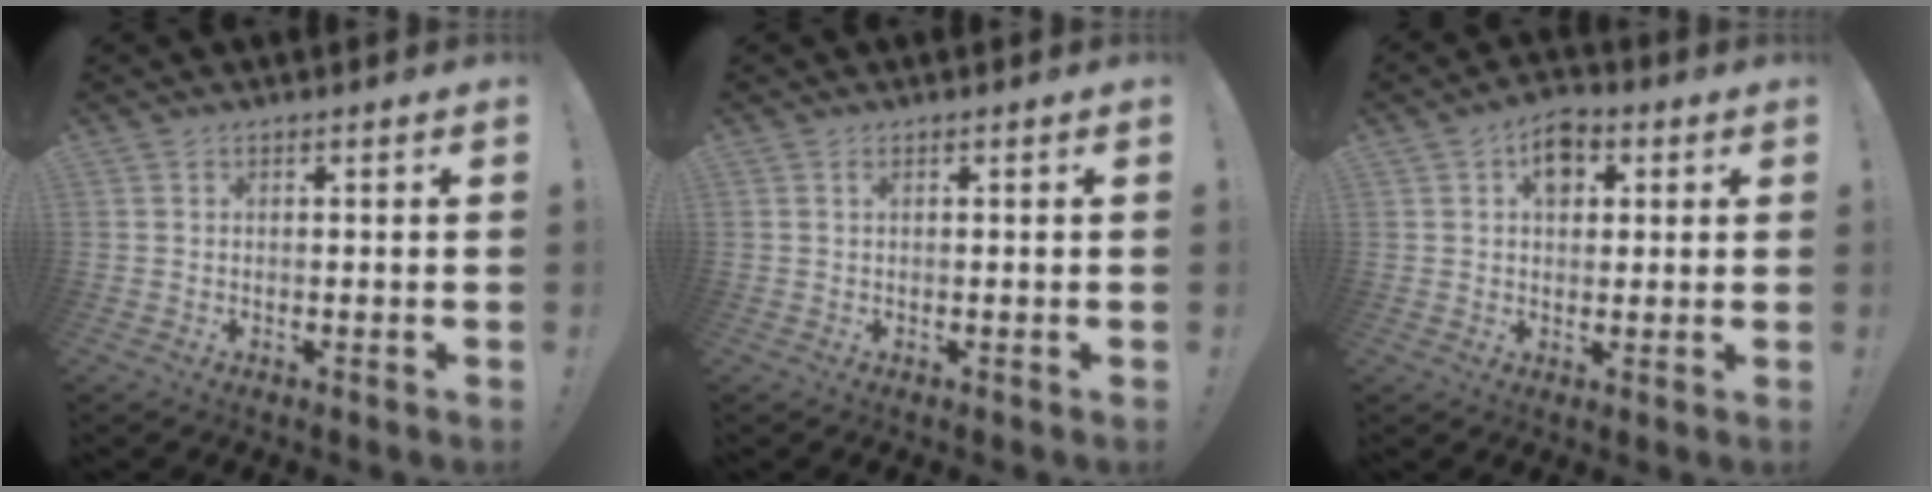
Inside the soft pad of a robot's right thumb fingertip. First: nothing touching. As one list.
[{"total": 0.5, "force": [0.2, 0.1, 0.5], "torque": [-0.003, -0.002, 0.001]}, {"total": 7.3, "force": [2.4, 5.2, 4.4], "torque": [-0.061, 0.003, 0.042]}]